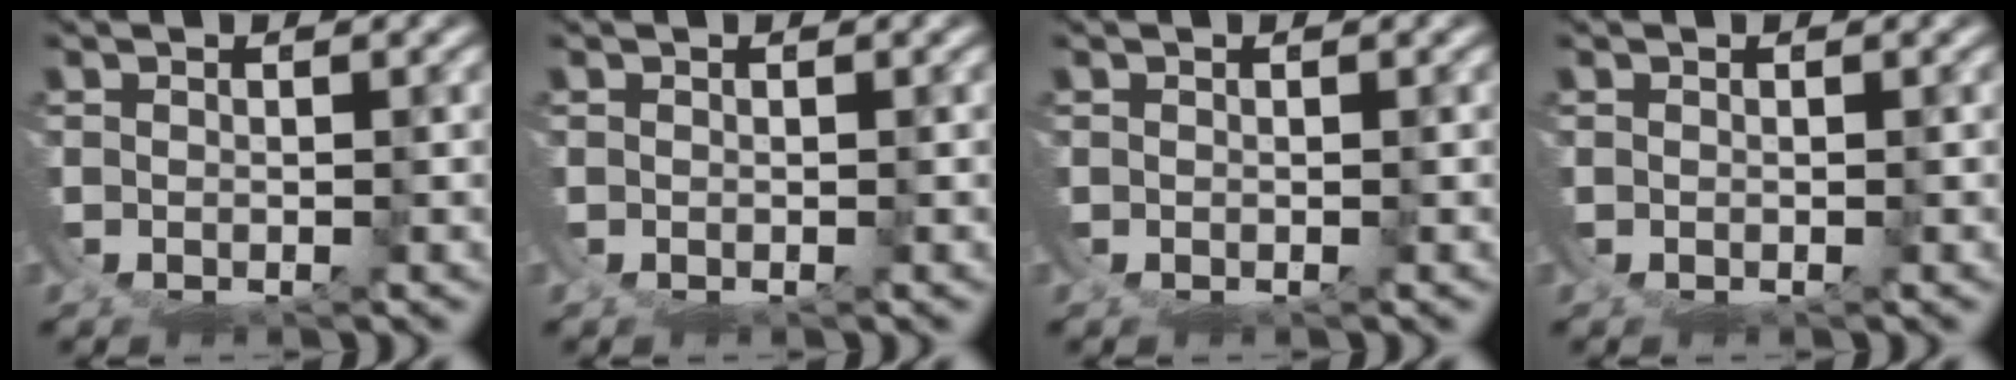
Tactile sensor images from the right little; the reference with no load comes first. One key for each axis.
{"total": 0.0}
{"total": 0.0}
{"total": 0.0}